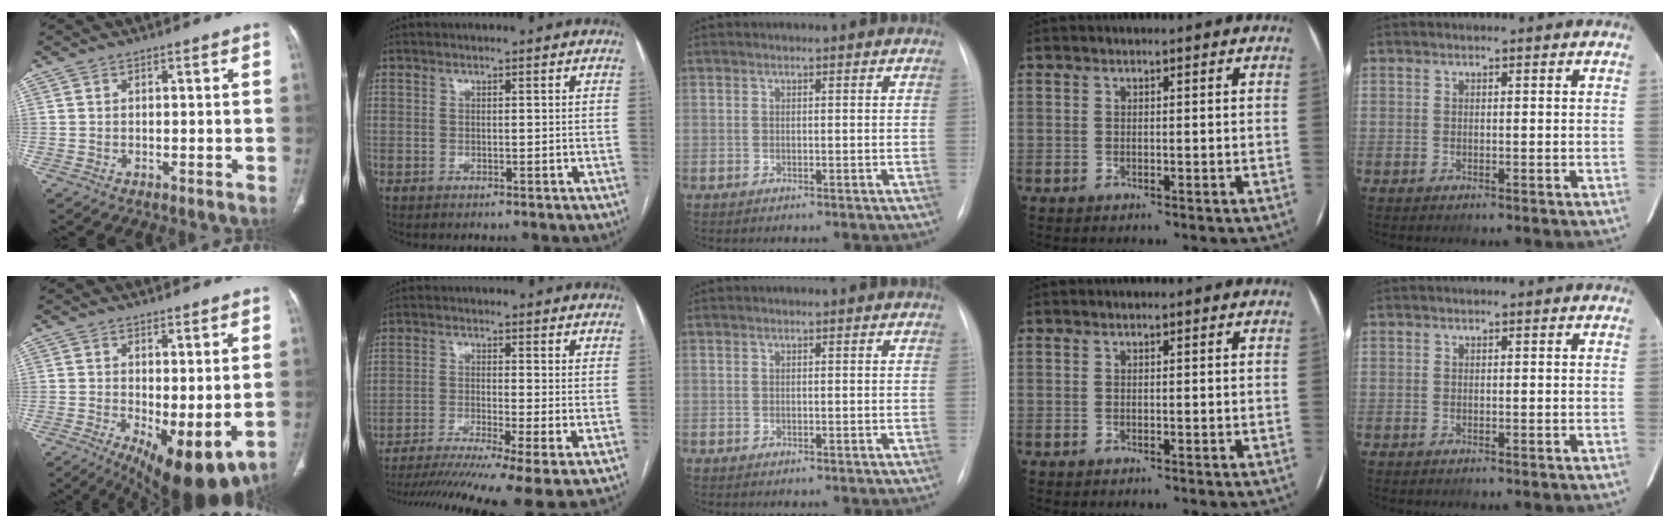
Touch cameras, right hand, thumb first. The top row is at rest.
{"thumb": {"total": 12.1, "force": [-2.9, 4.5, 10.8], "torque": [-0.160, -0.022, -0.028]}, "index": {"total": 14.6, "force": [-10.7, -0.2, 10.0], "torque": [-0.151, -0.027, -0.171]}}